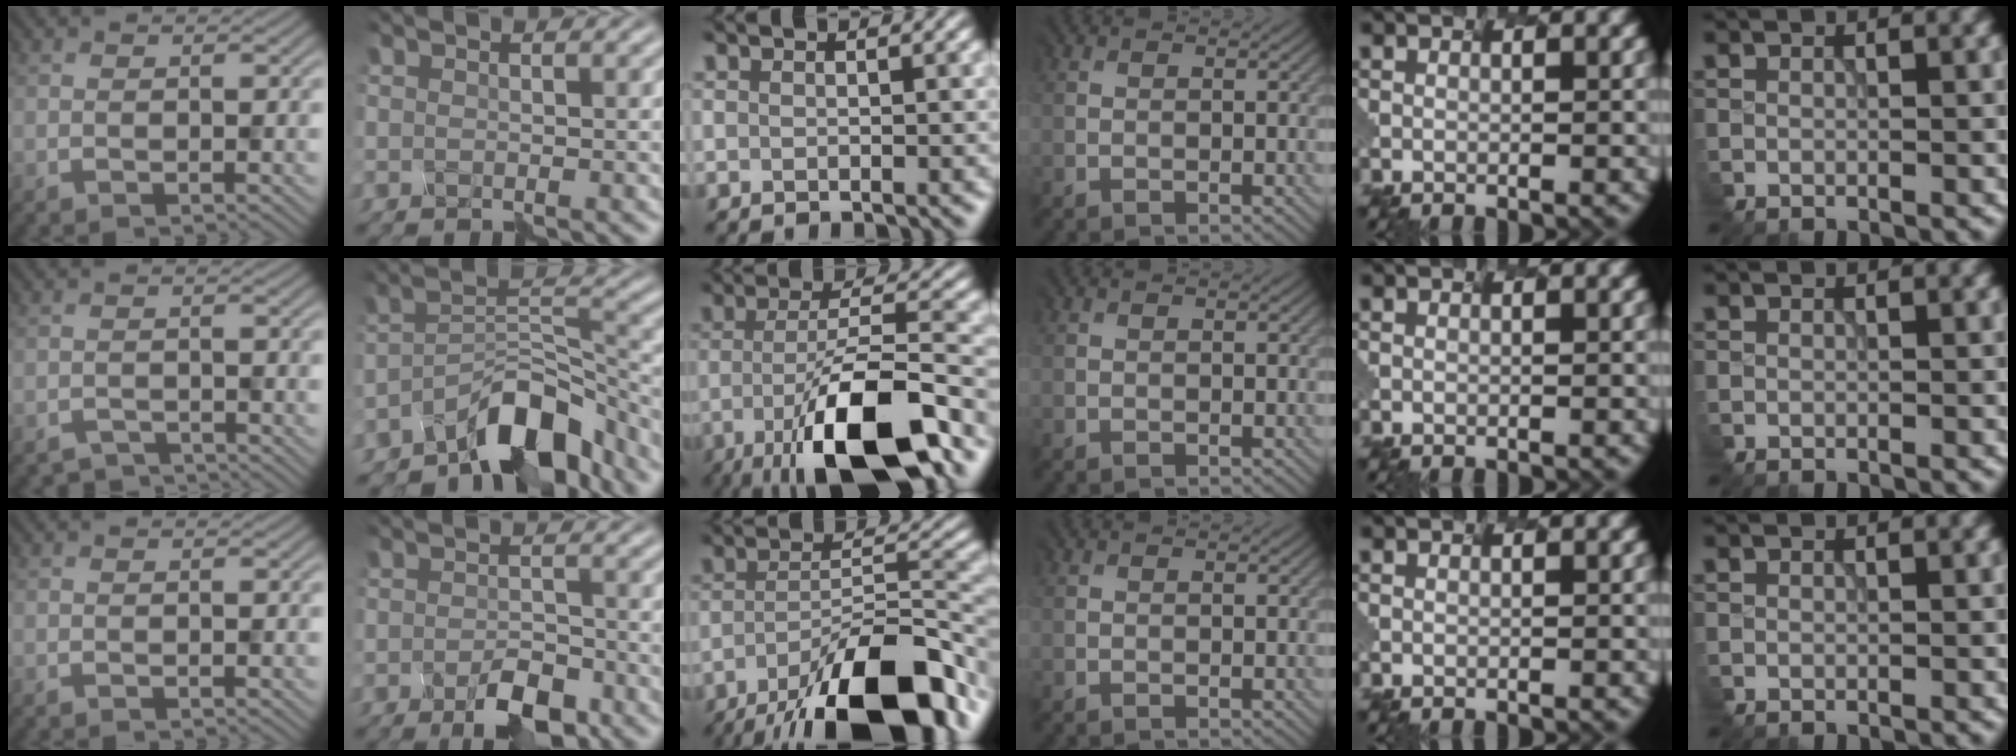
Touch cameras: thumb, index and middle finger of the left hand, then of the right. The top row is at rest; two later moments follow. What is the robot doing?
{"motion": "disassemble", "object": "markers"}